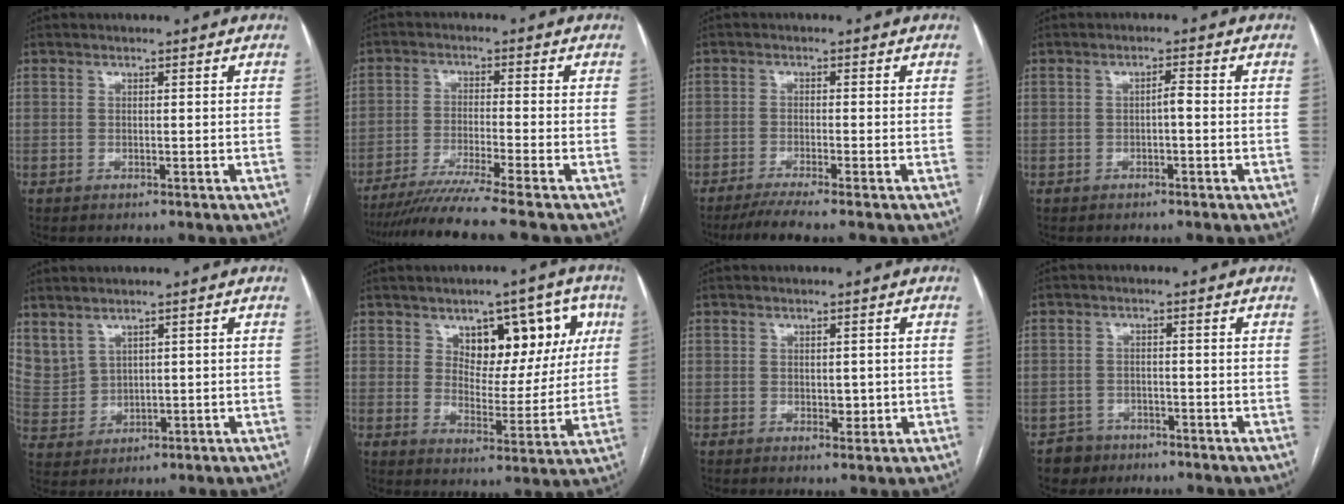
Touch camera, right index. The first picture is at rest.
{"total": 10.5, "force": [-8.8, -2.4, 5.2], "torque": [-0.070, -0.034, -0.145]}
{"total": 5.1, "force": [-4.1, -0.9, 2.9], "torque": [-0.045, -0.015, -0.073]}
{"total": 1.6, "force": [-0.4, 0.3, 1.5], "torque": [-0.022, 0.004, -0.007]}
{"total": 5.6, "force": [4.1, 3.3, 2.1], "torque": [-0.054, 0.007, 0.105]}
{"total": 11.8, "force": [5.0, 6.4, 8.6], "torque": [-0.101, 0.025, 0.078]}
{"total": 2.2, "force": [0.0, 1.5, 1.6], "torque": [-0.020, -0.002, 0.006]}
{"total": 3.4, "force": [-2.2, 2.6, -0.4], "torque": [0.009, 0.011, -0.038]}